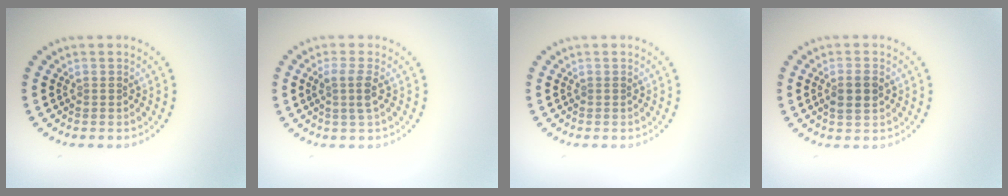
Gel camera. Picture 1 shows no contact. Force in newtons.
{"total": 1.9, "press": 1.6, "slide": 1.1}
{"total": 0.0}
{"total": 2.2, "press": 2.2, "slide": 0.4}